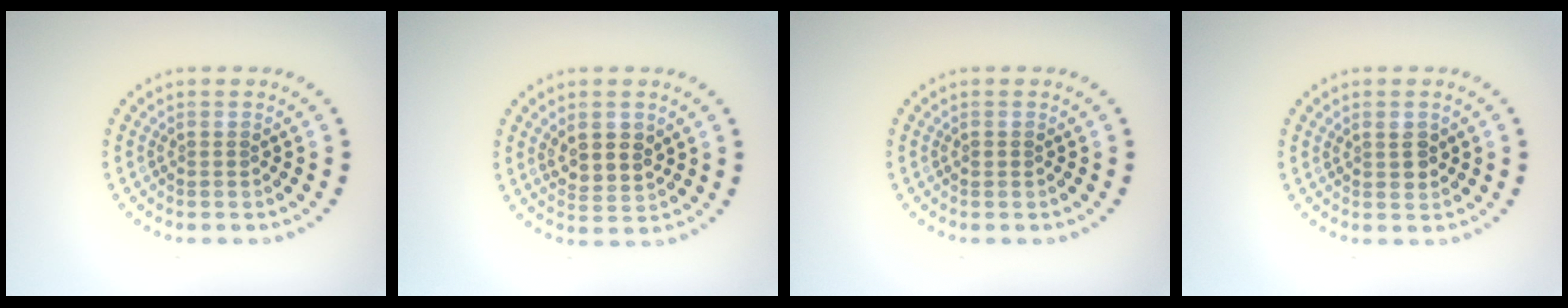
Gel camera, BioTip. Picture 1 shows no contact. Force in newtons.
{"total": 3.0, "press": 2.8, "slide": 1.0}
{"total": 0.6, "press": 0.6, "slide": 0.1}
{"total": 1.6, "press": 1.5, "slide": 0.5}